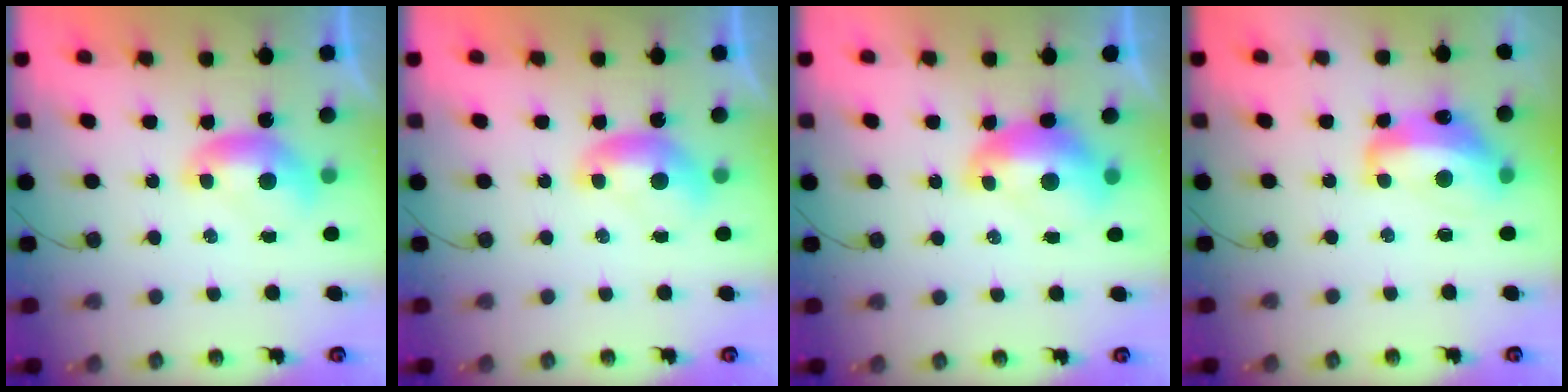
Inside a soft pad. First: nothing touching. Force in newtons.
{"total": 0.0}
{"total": 2.6, "press": 2.5, "slide": 0.7}
{"total": 8.3, "press": 8.2, "slide": 1.1}